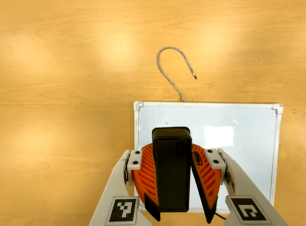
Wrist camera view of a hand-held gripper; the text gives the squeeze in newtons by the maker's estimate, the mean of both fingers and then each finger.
{"total": 9.9, "left": 9.2, "right": 10.6}